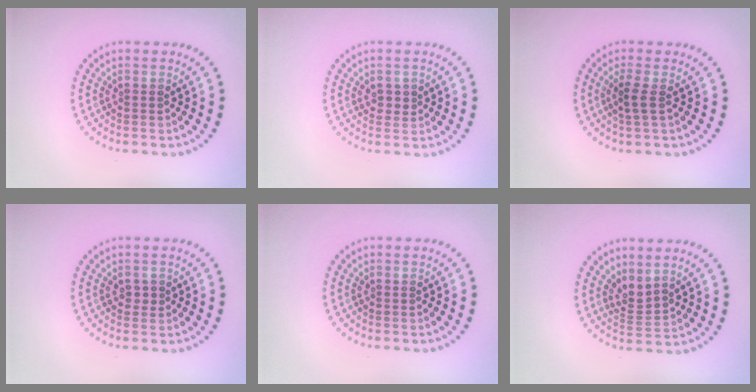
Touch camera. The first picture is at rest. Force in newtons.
{"total": 1.2, "press": 1.2, "slide": 0.3}
{"total": 1.5, "press": 1.3, "slide": 0.9}
{"total": 1.0, "press": 1.0, "slide": 0.0}
{"total": 0.0}
{"total": 2.2, "press": 1.5, "slide": 1.6}